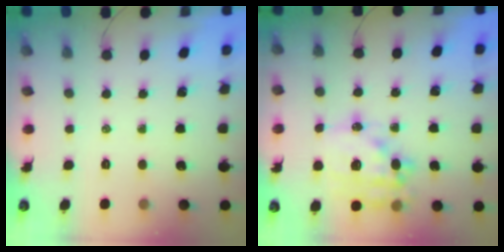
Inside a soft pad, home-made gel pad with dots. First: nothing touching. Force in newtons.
{"total": 17.1, "press": 16.7, "slide": 3.6}